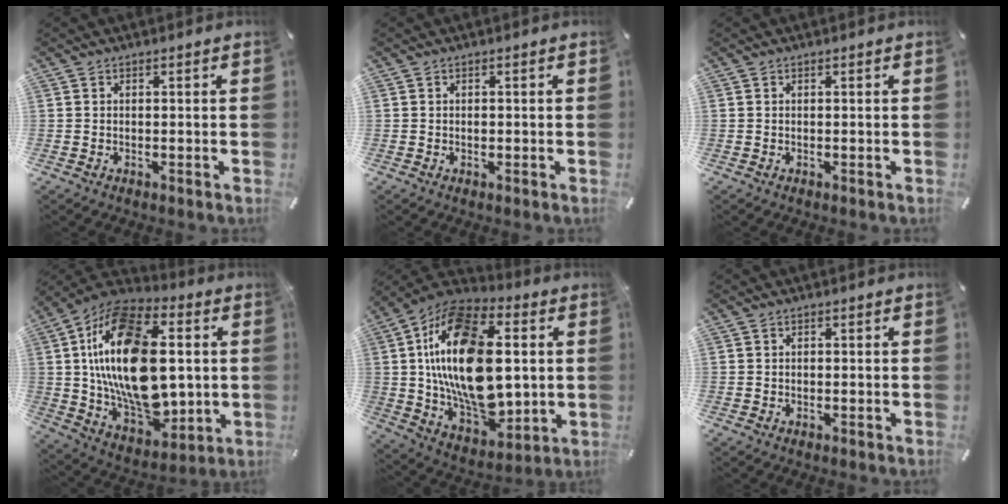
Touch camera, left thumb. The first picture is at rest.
{"total": 0.7, "force": [-0.1, 0.5, 0.4], "torque": [-0.009, 0.001, -0.003]}
{"total": 0.0}
{"total": 25.4, "force": [3.4, 15.6, 19.8], "torque": [-0.391, -0.020, 0.057]}
{"total": 25.5, "force": [3.4, 15.5, 19.9], "torque": [-0.394, -0.020, 0.057]}
{"total": 0.0}